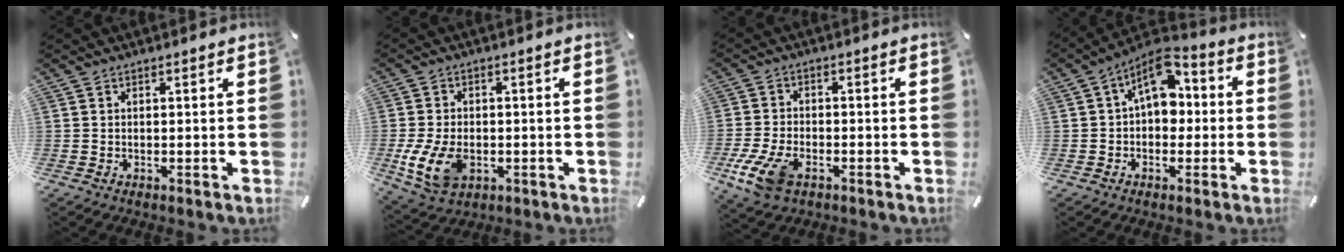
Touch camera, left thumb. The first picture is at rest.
{"total": 9.8, "force": [-2.4, 6.6, 6.9], "torque": [-0.161, -0.001, -0.041]}
{"total": 9.1, "force": [-4.1, 5.2, 6.2], "torque": [-0.146, 0.005, -0.076]}
{"total": 10.0, "force": [2.6, 6.7, 7.0], "torque": [-0.096, -0.011, 0.046]}